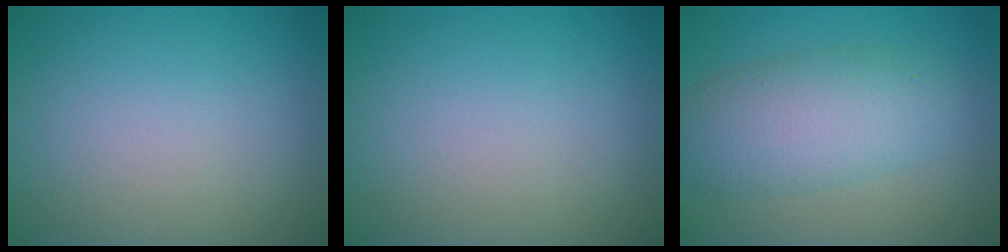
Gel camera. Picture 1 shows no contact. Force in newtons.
{"total": 0.0}
{"total": 6.1, "press": 6.1, "slide": 0.1}